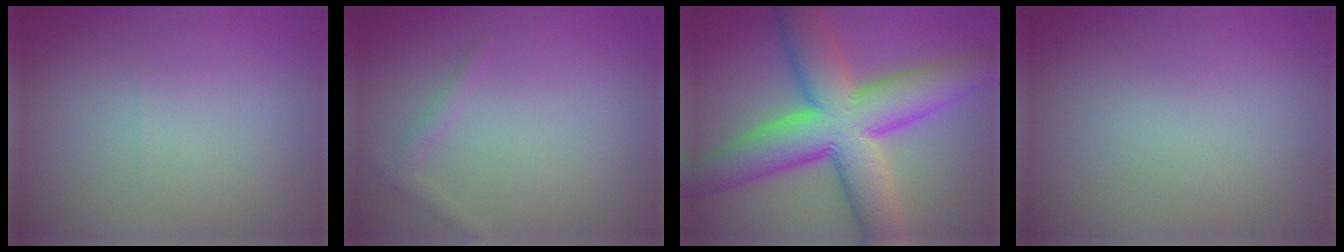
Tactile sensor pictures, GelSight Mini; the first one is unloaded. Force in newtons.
{"total": 1.1, "press": 1.1, "slide": 0.0}
{"total": 12.5, "press": 12.5, "slide": 0.5}
{"total": 0.0}